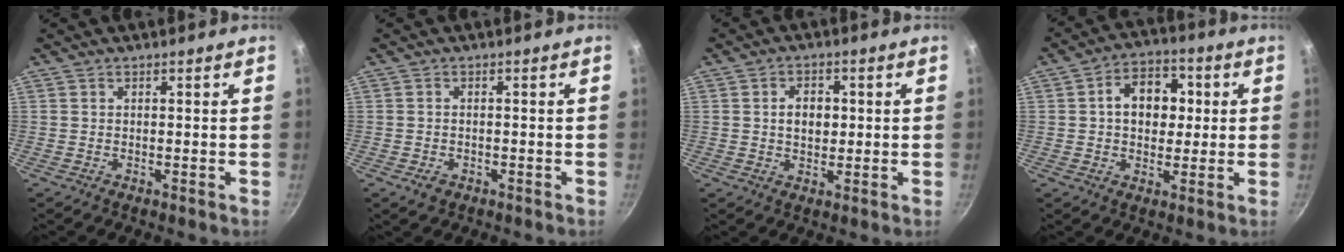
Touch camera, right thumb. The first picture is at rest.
{"total": 2.3, "force": [-1.1, 1.6, 1.2], "torque": [-0.023, 0.005, -0.015]}
{"total": 4.9, "force": [0.5, 3.6, 3.3], "torque": [-0.033, 0.004, 0.006]}
{"total": 10.3, "force": [1.4, 7.5, 6.8], "torque": [-0.062, 0.013, 0.011]}